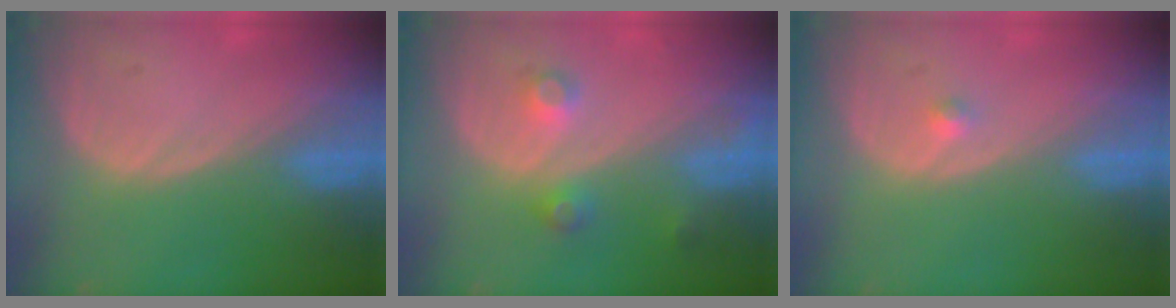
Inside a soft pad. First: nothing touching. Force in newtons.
{"total": 3.8, "press": 3.5, "slide": 1.4}
{"total": 0.9, "press": 0.7, "slide": 0.6}